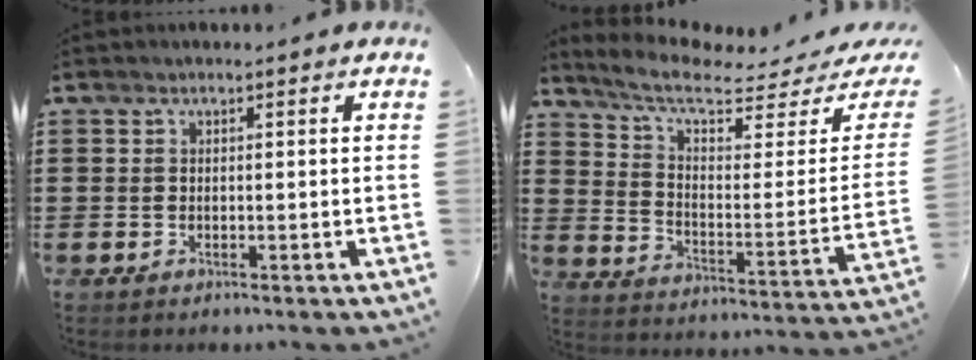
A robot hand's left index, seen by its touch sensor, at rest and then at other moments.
{"total": 7.2, "force": [5.8, 1.3, 4.0], "torque": [-0.106, -0.039, 0.098]}